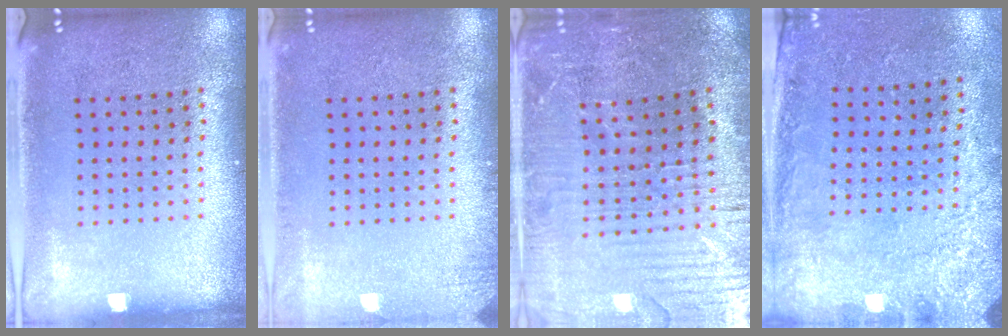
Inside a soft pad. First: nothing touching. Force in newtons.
{"total": 1.2, "press": 1.2, "slide": 0.2}
{"total": 3.2, "press": 3.1, "slide": 0.6}
{"total": 2.7, "press": 2.0, "slide": 1.9}